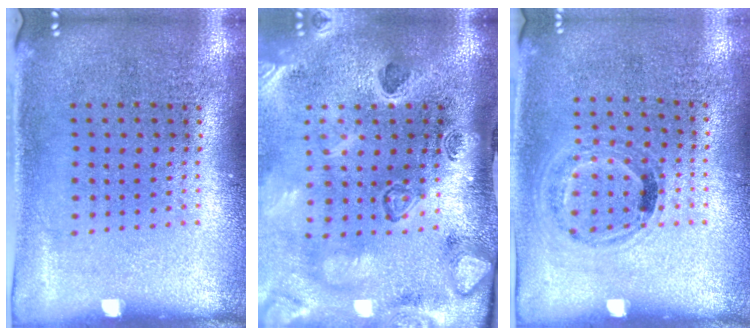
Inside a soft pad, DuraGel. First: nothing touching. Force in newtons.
{"total": 4.5, "press": 3.2, "slide": 3.1}
{"total": 0.9, "press": 0.7, "slide": 0.6}